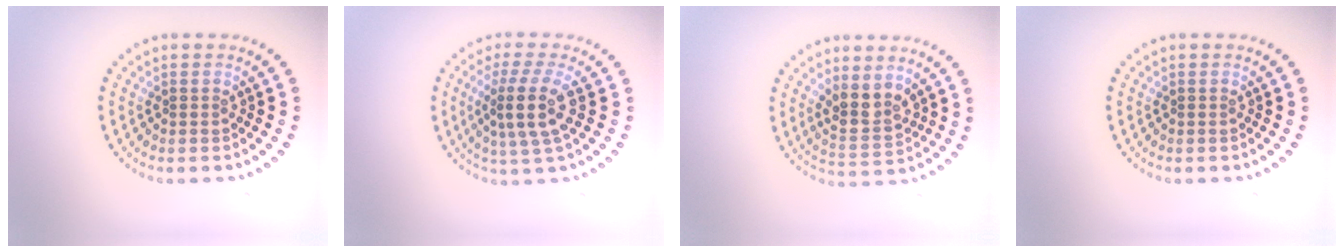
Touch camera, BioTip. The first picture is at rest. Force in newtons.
{"total": 4.0, "press": 3.3, "slide": 2.3}
{"total": 3.2, "press": 2.9, "slide": 1.2}
{"total": 0.0}